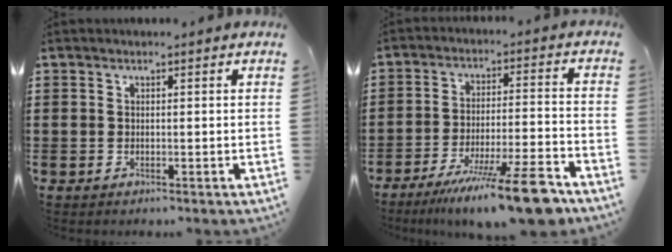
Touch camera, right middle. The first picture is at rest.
{"total": 13.4, "force": [-10.2, 0.8, 8.6], "torque": [-0.128, 0.022, -0.174]}